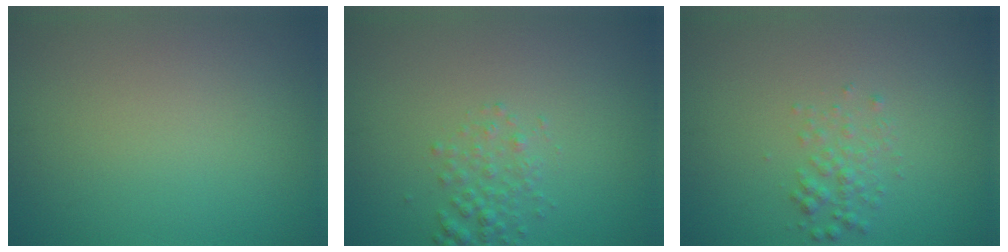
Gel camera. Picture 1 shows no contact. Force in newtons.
{"total": 1.7, "press": 1.7, "slide": 0.1}
{"total": 1.6, "press": 1.6, "slide": 0.0}